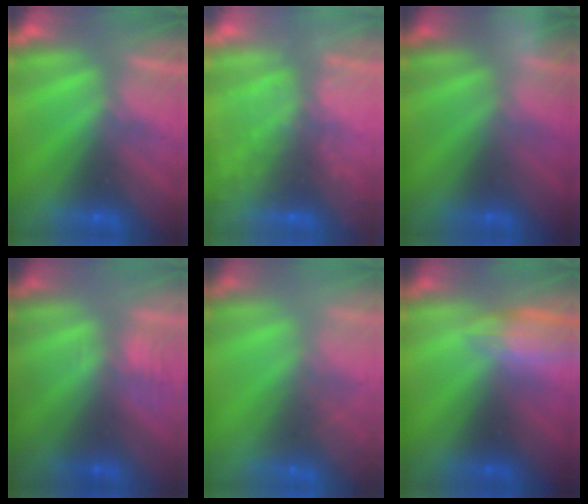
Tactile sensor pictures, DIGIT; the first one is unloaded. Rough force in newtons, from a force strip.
{"total": 6.0}
{"total": 2.1}
{"total": 2.6}
{"total": 5.7}
{"total": 2.7}